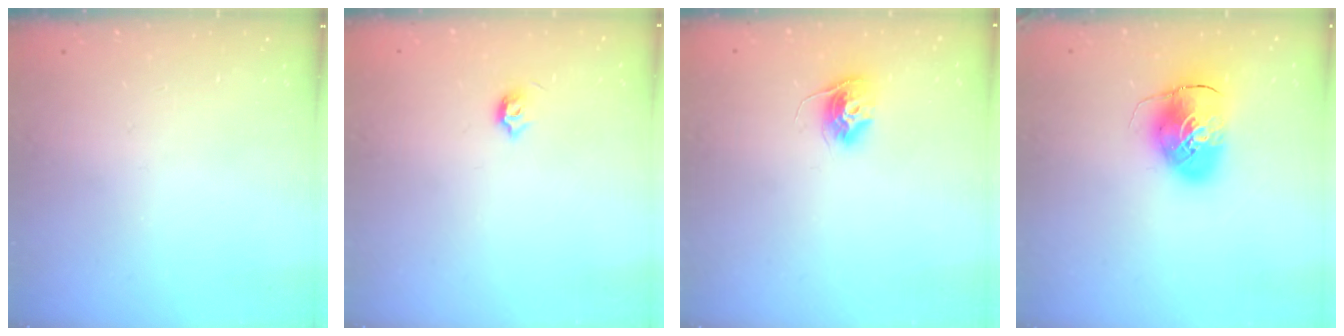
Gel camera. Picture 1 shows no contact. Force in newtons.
{"total": 3.9, "press": 3.8, "slide": 0.7}
{"total": 10.2, "press": 10.1, "slide": 0.7}
{"total": 10.4, "press": 10.2, "slide": 1.8}